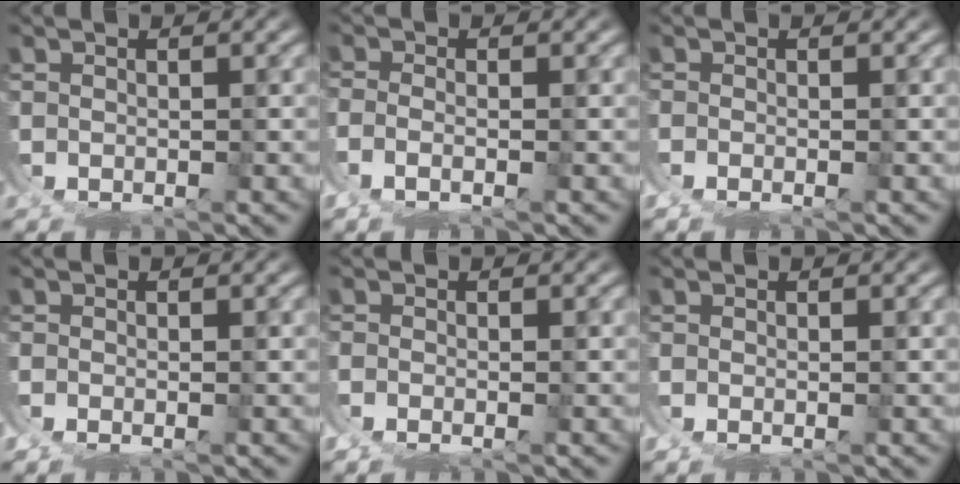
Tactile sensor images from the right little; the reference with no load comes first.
{"total": 2.5, "force": [-1.7, 0.9, 1.7], "torque": [-0.041, -0.010, -0.030]}
{"total": 2.4, "force": [-1.1, 1.8, 1.0], "torque": [-0.035, -0.006, -0.023]}
{"total": 2.0, "force": [-0.9, 1.5, 1.0], "torque": [-0.033, -0.005, -0.019]}
{"total": 2.7, "force": [-1.4, 2.1, 1.1], "torque": [-0.037, -0.008, -0.029]}
{"total": 1.1, "force": [-0.2, 0.8, 0.7], "torque": [-0.021, 0.001, -0.008]}